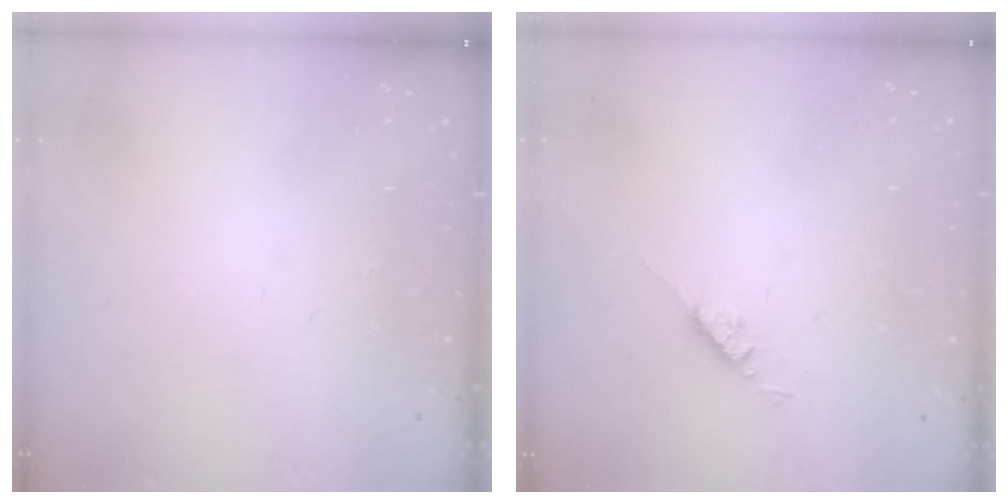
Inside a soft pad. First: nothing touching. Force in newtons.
{"total": 3.5, "press": 3.4, "slide": 0.6}